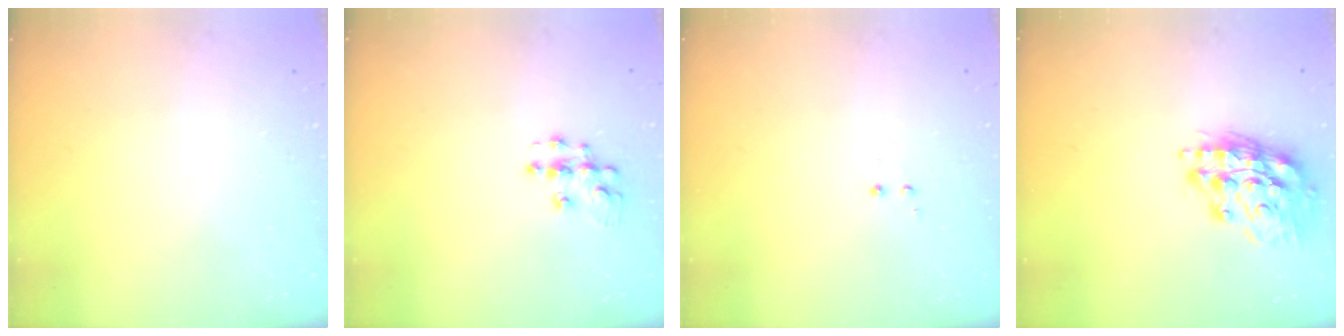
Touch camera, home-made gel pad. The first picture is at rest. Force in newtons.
{"total": 7.9, "press": 7.9, "slide": 0.3}
{"total": 1.2, "press": 1.0, "slide": 0.6}
{"total": 15.9, "press": 15.7, "slide": 2.2}